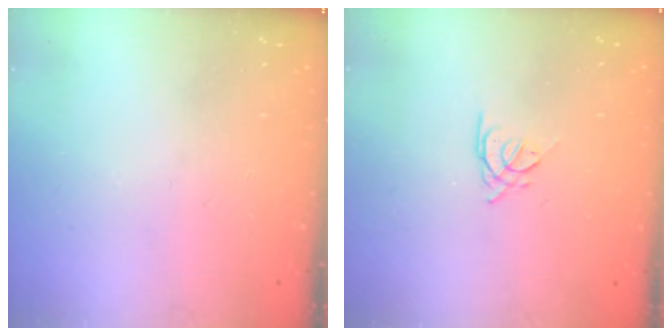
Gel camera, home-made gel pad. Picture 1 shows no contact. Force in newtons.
{"total": 3.3, "press": 3.3, "slide": 0.5}